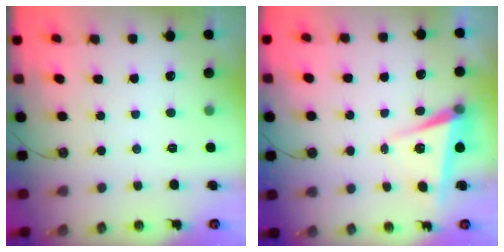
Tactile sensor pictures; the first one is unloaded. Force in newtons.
{"total": 6.8, "press": 5.8, "slide": 3.7}